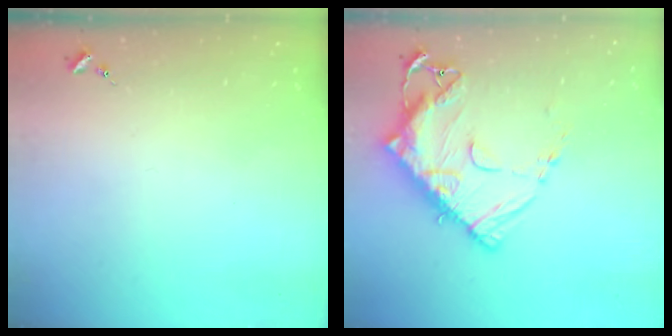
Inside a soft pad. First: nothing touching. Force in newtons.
{"total": 16.9, "press": 16.8, "slide": 1.6}